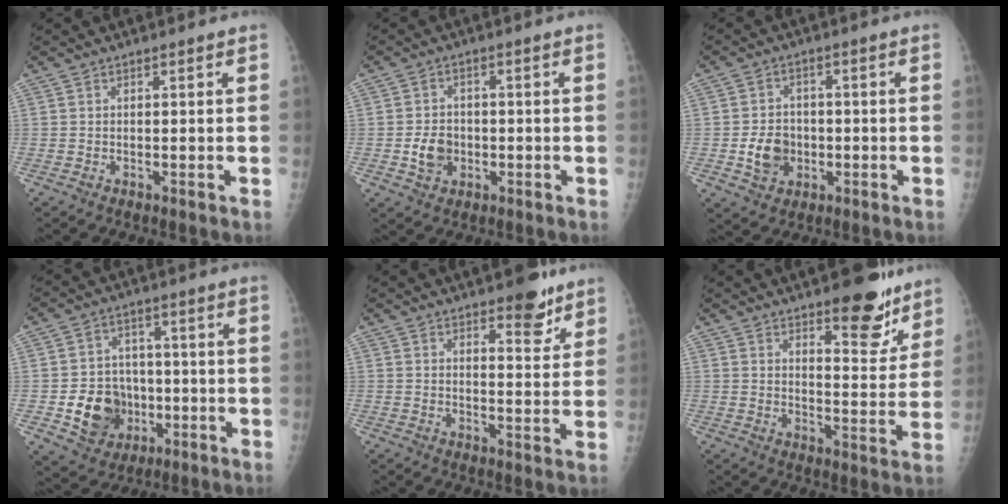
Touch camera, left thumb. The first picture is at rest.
{"total": 5.3, "force": [-1.4, 4.3, 2.7], "torque": [-0.032, 0.009, -0.025]}
{"total": 6.9, "force": [-1.7, 5.8, 3.4], "torque": [-0.037, 0.010, -0.028]}
{"total": 11.6, "force": [-3.1, 9.7, 5.4], "torque": [-0.047, 0.017, -0.042]}
{"total": 6.5, "force": [4.5, 2.5, 3.9], "torque": [-0.028, -0.028, 0.059]}
{"total": 11.4, "force": [7.9, 4.2, 7.1], "torque": [-0.057, -0.053, 0.112]}